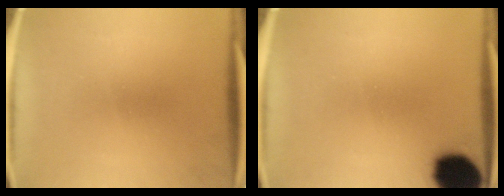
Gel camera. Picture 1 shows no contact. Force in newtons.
{"total": 15.6}